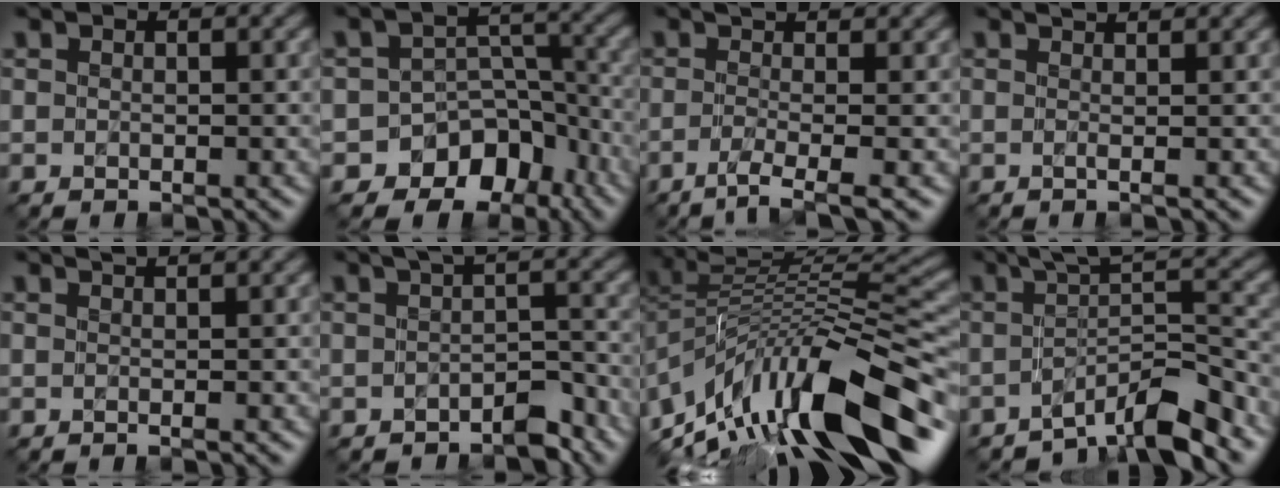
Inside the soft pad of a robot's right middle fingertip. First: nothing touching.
{"total": 9.0, "force": [-6.4, 6.0, 2.1], "torque": [0.000, 0.010, -0.092]}
{"total": 4.4, "force": [-1.1, 1.1, 4.2], "torque": [-0.060, -0.002, -0.031]}
{"total": 2.4, "force": [1.0, 0.7, 2.0], "torque": [-0.021, 0.001, -0.017]}
{"total": 2.7, "force": [1.6, 1.0, 2.0], "torque": [-0.010, 0.005, -0.009]}
{"total": 2.8, "force": [-1.4, 0.9, 2.3], "torque": [-0.023, 0.000, -0.022]}
{"total": 13.6, "force": [-7.5, 5.1, 10.1], "torque": [-0.176, 0.029, -0.125]}
{"total": 5.9, "force": [-3.1, 1.1, 4.9], "torque": [-0.066, 0.011, -0.058]}